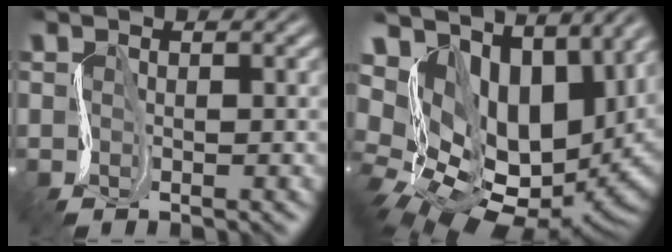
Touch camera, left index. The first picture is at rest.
{"total": 13.8, "force": [5.5, 9.8, 8.1], "torque": [-0.131, 0.006, 0.117]}